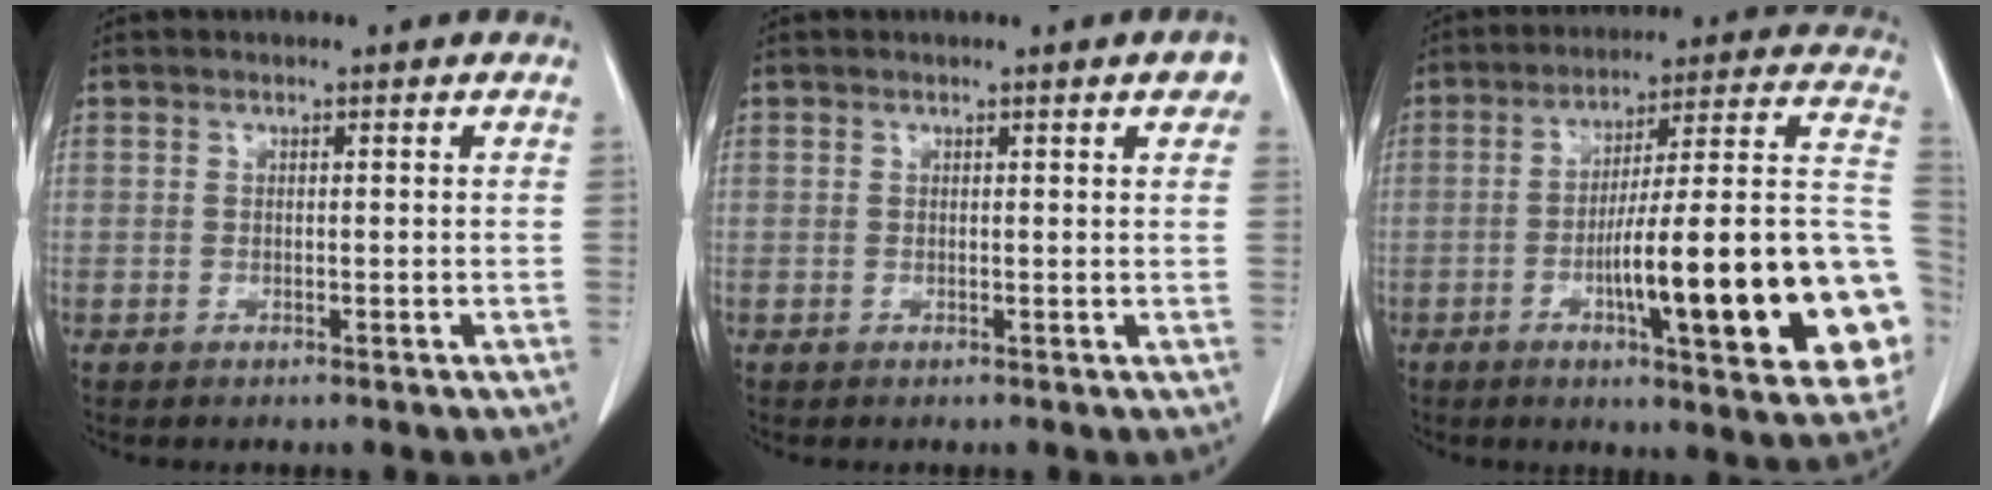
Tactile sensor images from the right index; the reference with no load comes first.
{"total": 2.4, "force": [1.3, 0.4, 2.0], "torque": [-0.018, 0.002, 0.009]}
{"total": 25.3, "force": [-6.4, 3.3, 24.2], "torque": [-0.244, 0.021, -0.083]}